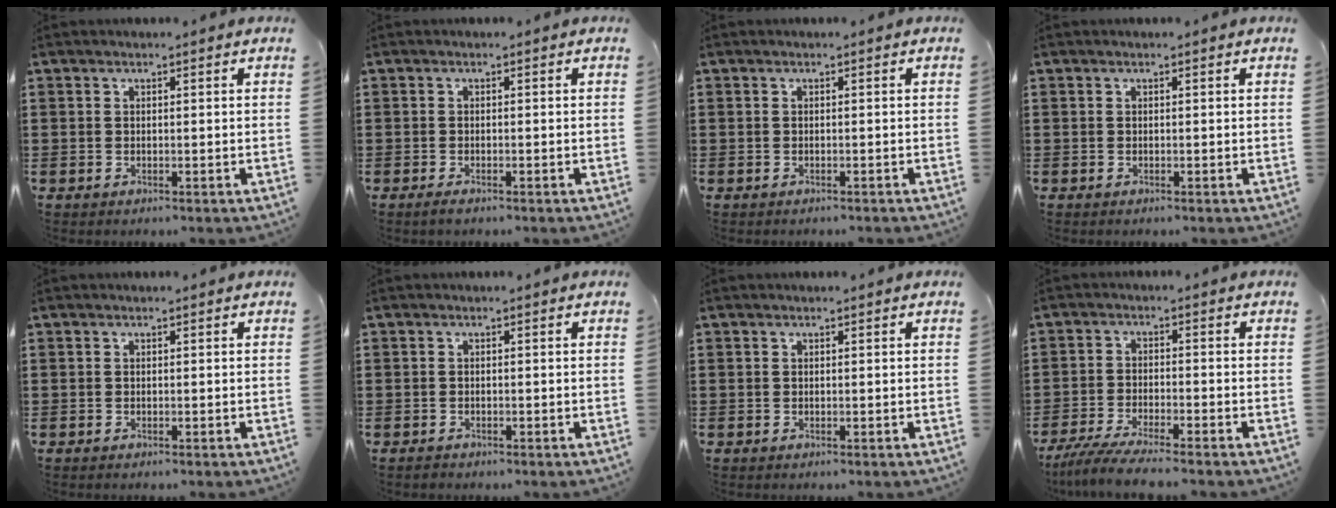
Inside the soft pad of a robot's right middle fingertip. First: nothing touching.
{"total": 0.7, "force": [-0.5, 0.1, 0.5], "torque": [-0.011, -0.006, -0.007]}
{"total": 0.0}
{"total": 0.0}
{"total": 0.0}
{"total": 0.7, "force": [-0.6, 0.4, 0.0], "torque": [-0.001, 0.002, -0.014]}
{"total": 0.0}
{"total": 5.0, "force": [-4.6, -0.1, 1.9], "torque": [-0.053, -0.019, -0.093]}